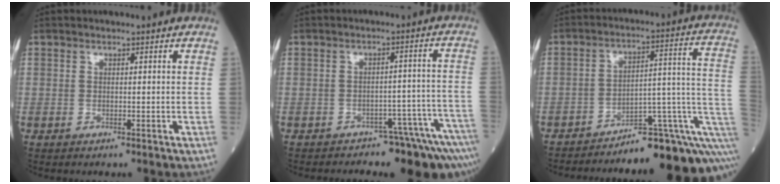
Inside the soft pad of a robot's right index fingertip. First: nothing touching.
{"total": 9.7, "force": [-9.1, 1.2, 3.1], "torque": [-0.009, 0.042, -0.110]}
{"total": 15.7, "force": [-12.5, 1.9, 9.4], "torque": [-0.053, 0.058, -0.172]}